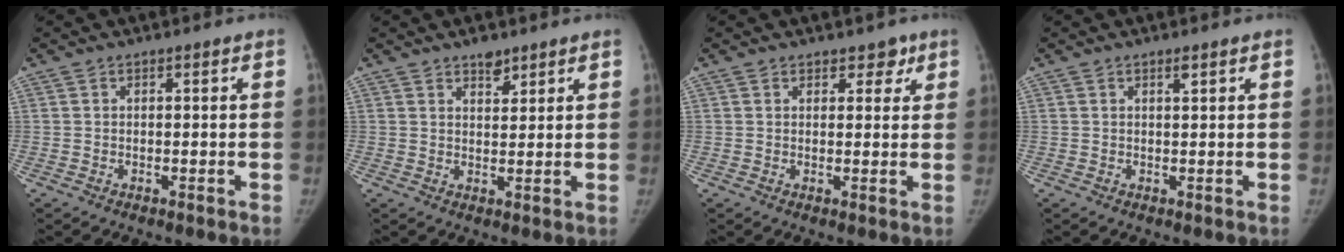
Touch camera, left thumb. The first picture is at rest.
{"total": 3.2, "force": [2.5, 1.5, 1.4], "torque": [-0.007, -0.016, 0.040]}
{"total": 2.9, "force": [2.0, 1.9, 1.1], "torque": [0.012, -0.010, 0.025]}
{"total": 1.0, "force": [0.7, 0.1, 0.7], "torque": [-0.011, -0.005, 0.012]}